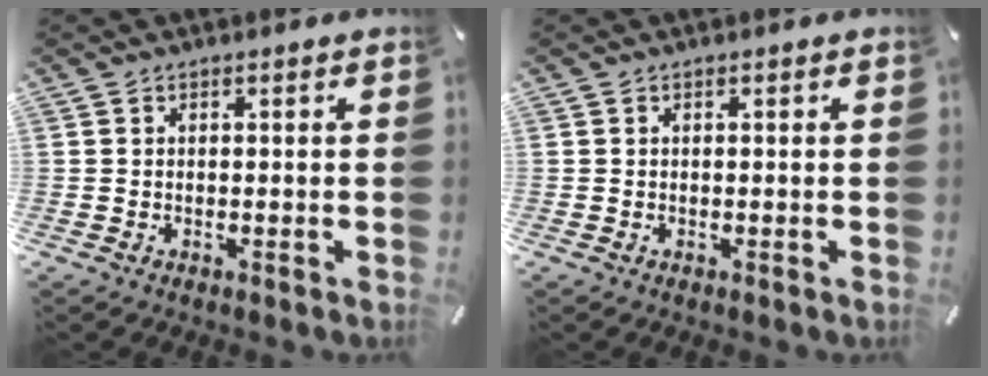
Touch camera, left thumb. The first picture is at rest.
{"total": 0.0}